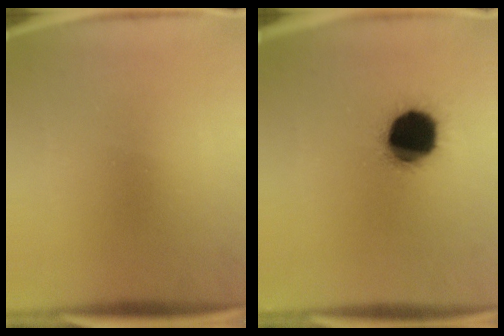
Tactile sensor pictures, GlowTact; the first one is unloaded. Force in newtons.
{"total": 19.4}